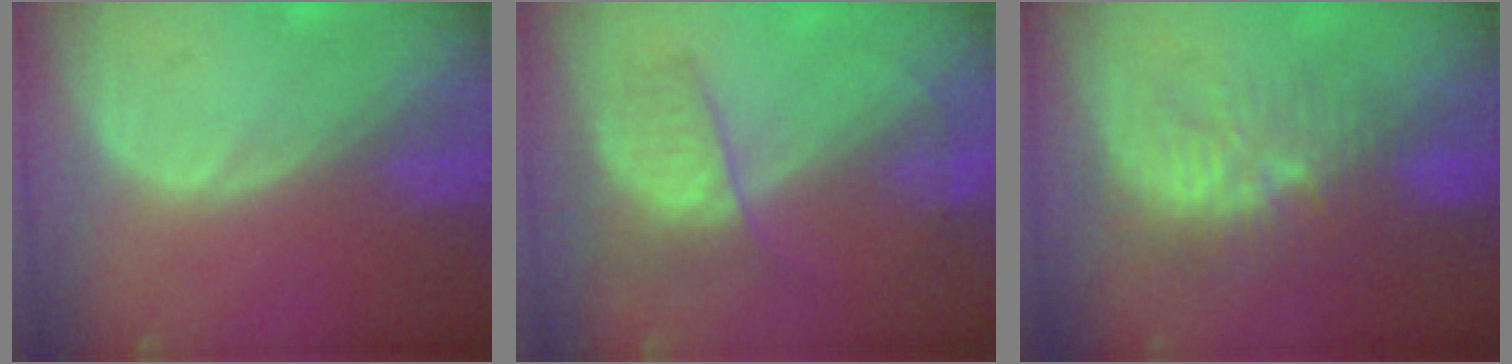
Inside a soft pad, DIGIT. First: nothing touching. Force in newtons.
{"total": 7.2, "press": 6.0, "slide": 3.9}
{"total": 9.7, "press": 9.0, "slide": 3.6}